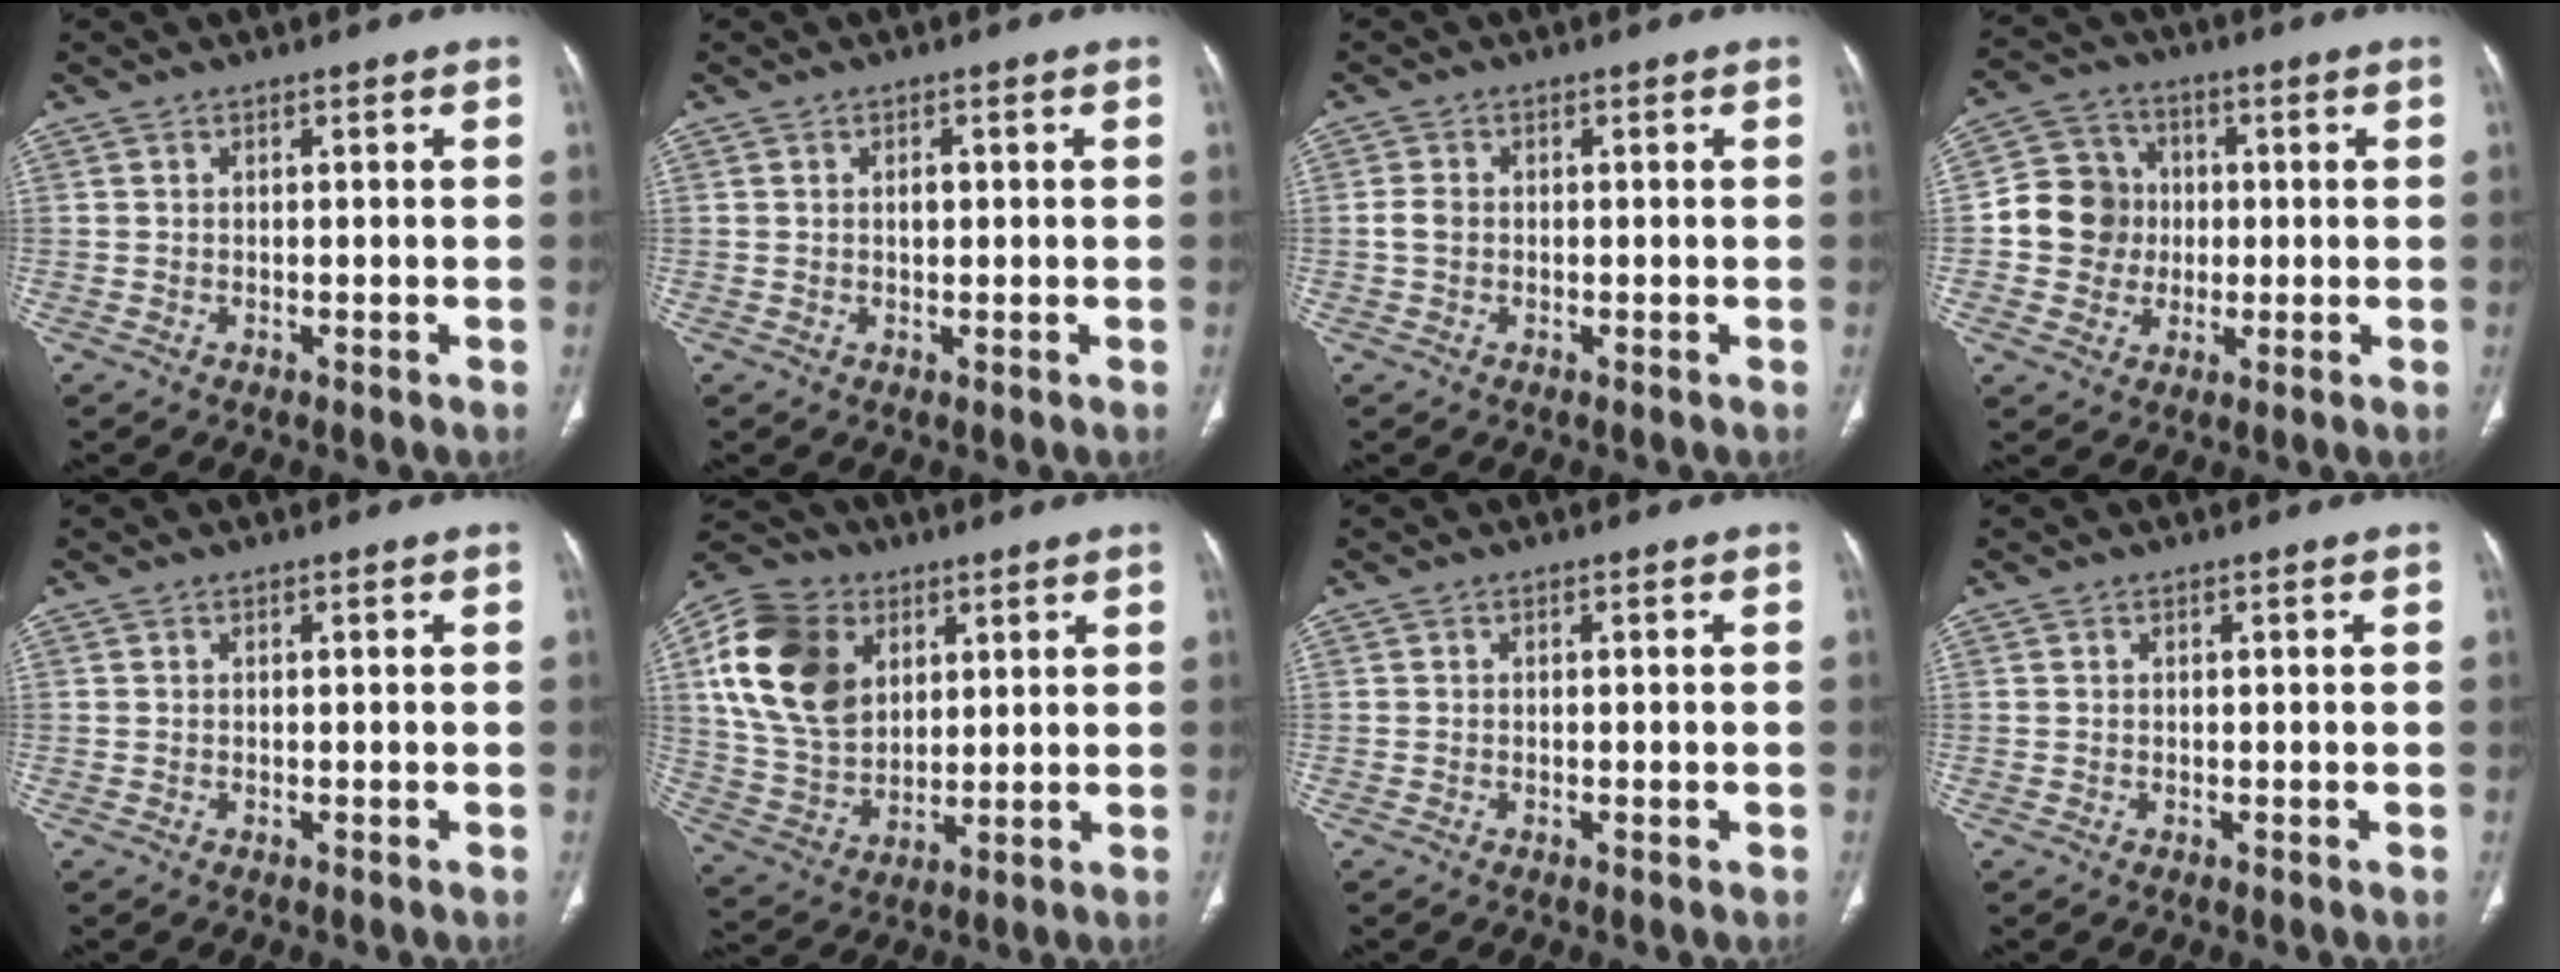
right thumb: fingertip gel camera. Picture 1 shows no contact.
{"total": 1.4, "force": [0.3, 0.8, 1.1], "torque": [-0.015, 0.001, 0.005]}
{"total": 2.0, "force": [-0.3, 1.5, 1.3], "torque": [-0.029, 0.004, -0.007]}
{"total": 10.4, "force": [-0.3, 9.8, 3.4], "torque": [-0.029, 0.021, -0.009]}
{"total": 0.0}
{"total": 18.7, "force": [6.0, 13.6, 11.4], "torque": [-0.208, -0.006, 0.117]}
{"total": 0.7, "force": [-0.2, 0.3, 0.6], "torque": [-0.009, -0.001, -0.003]}
{"total": 0.0}